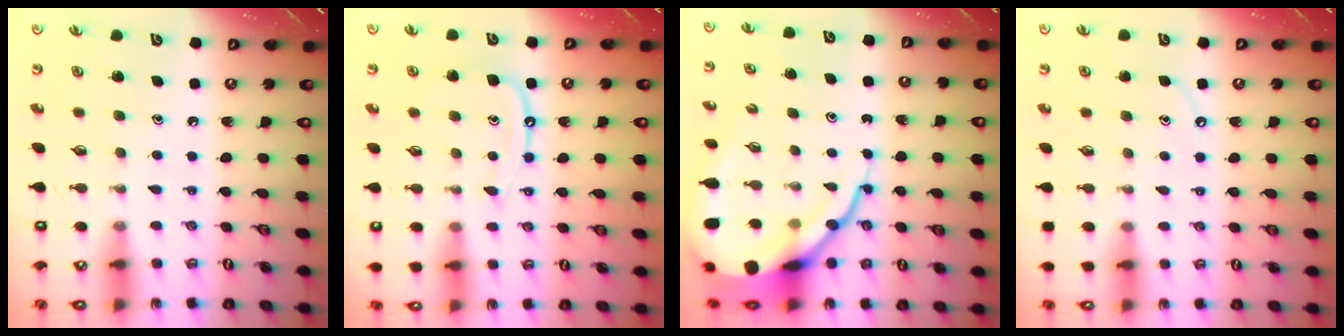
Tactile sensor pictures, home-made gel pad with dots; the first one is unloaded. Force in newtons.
{"total": 9.9, "press": 9.9, "slide": 0.9}
{"total": 16.3, "press": 16.2, "slide": 1.5}
{"total": 3.6, "press": 3.5, "slide": 0.5}